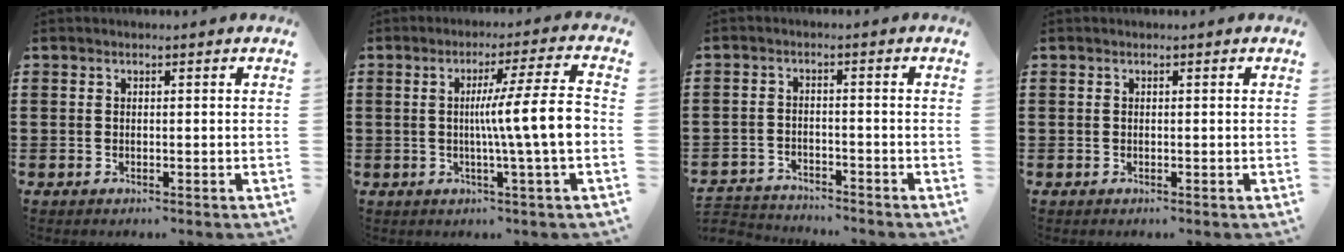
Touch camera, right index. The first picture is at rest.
{"total": 9.9, "force": [-0.4, 0.0, 9.9], "torque": [-0.158, -0.011, -0.016]}
{"total": 3.1, "force": [-3.1, 0.4, -0.3], "torque": [-0.005, -0.001, -0.068]}
{"total": 0.0}